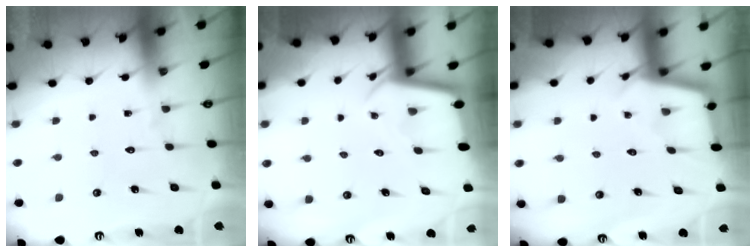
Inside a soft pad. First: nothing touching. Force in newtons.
{"total": 2.5, "press": 2.5, "slide": 0.1}
{"total": 2.9, "press": 2.9, "slide": 0.3}